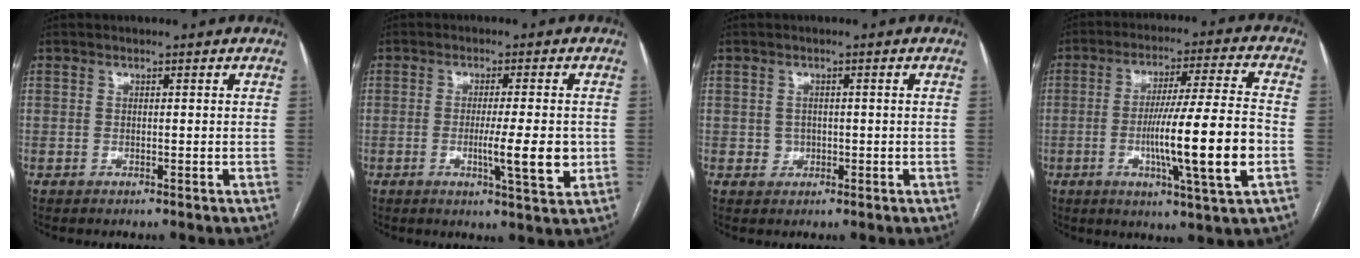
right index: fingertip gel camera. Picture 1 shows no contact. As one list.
[{"total": 7.1, "force": [-1.3, 0.4, 6.9], "torque": [-0.108, -0.010, -0.019]}, {"total": 1.5, "force": [-0.2, 1.4, 0.5], "torque": [-0.008, 0.004, 0.002]}, {"total": 15.4, "force": [-3.5, -0.6, 15.0], "torque": [-0.256, -0.010, -0.062]}]